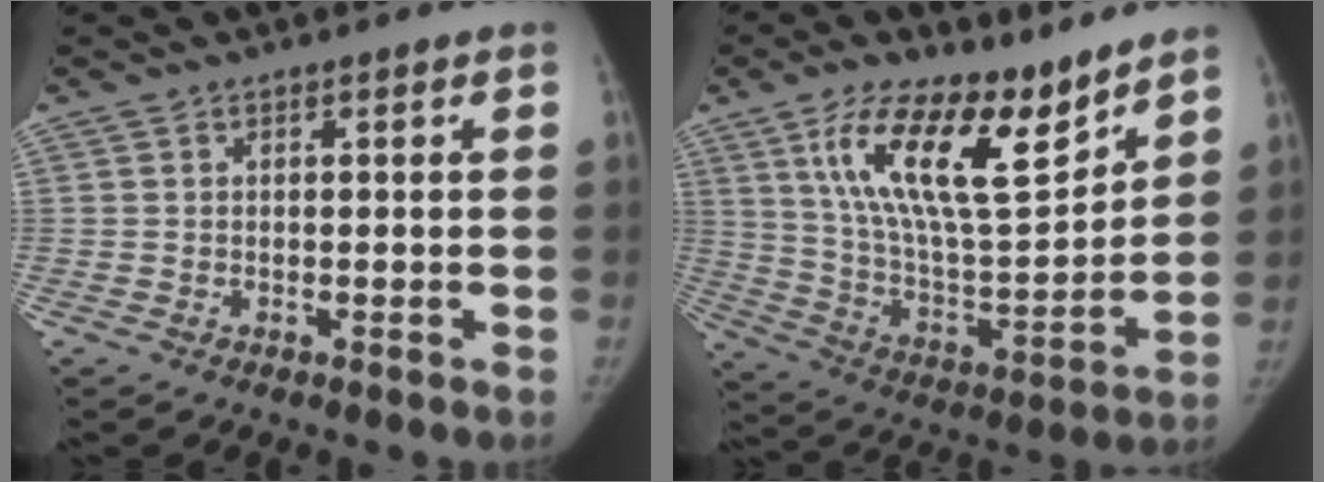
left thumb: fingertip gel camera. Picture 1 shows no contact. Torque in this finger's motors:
{"motor_torque": [0.59, 0.44, 1.62, -1.15, 0.35]}